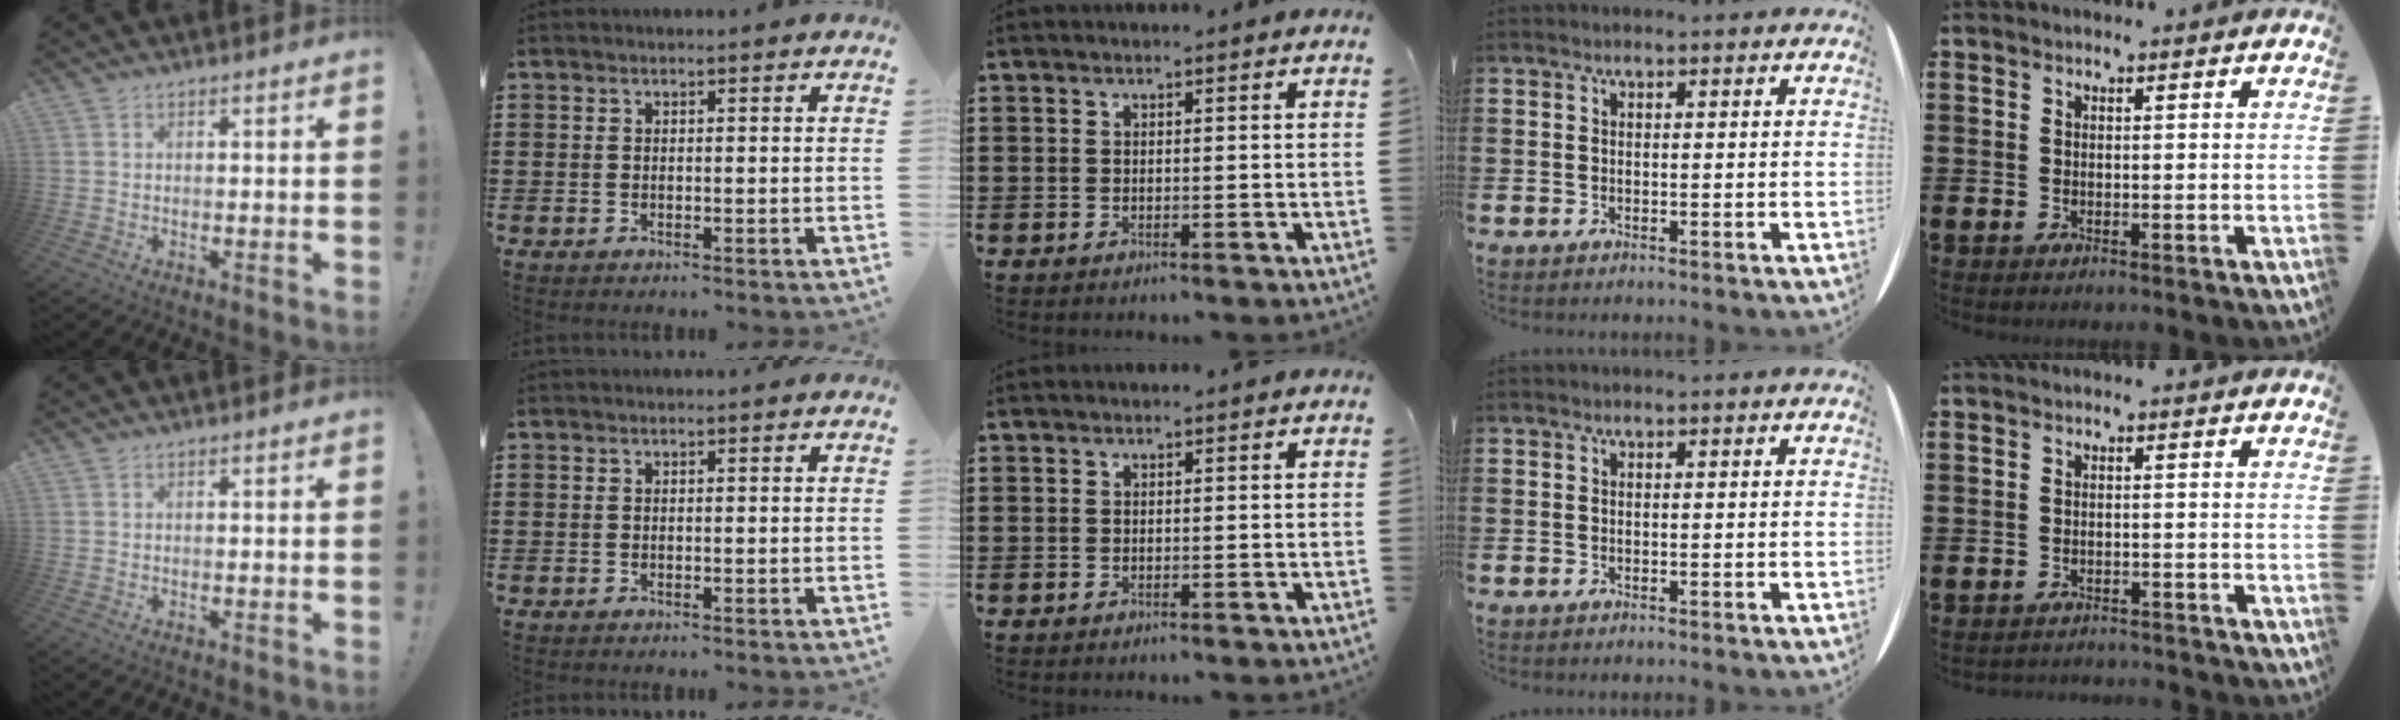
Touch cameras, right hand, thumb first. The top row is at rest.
{"little": {"total": 1.3, "force": [-1.3, 0.0, -0.1], "torque": [-0.003, 0.002, -0.027]}}